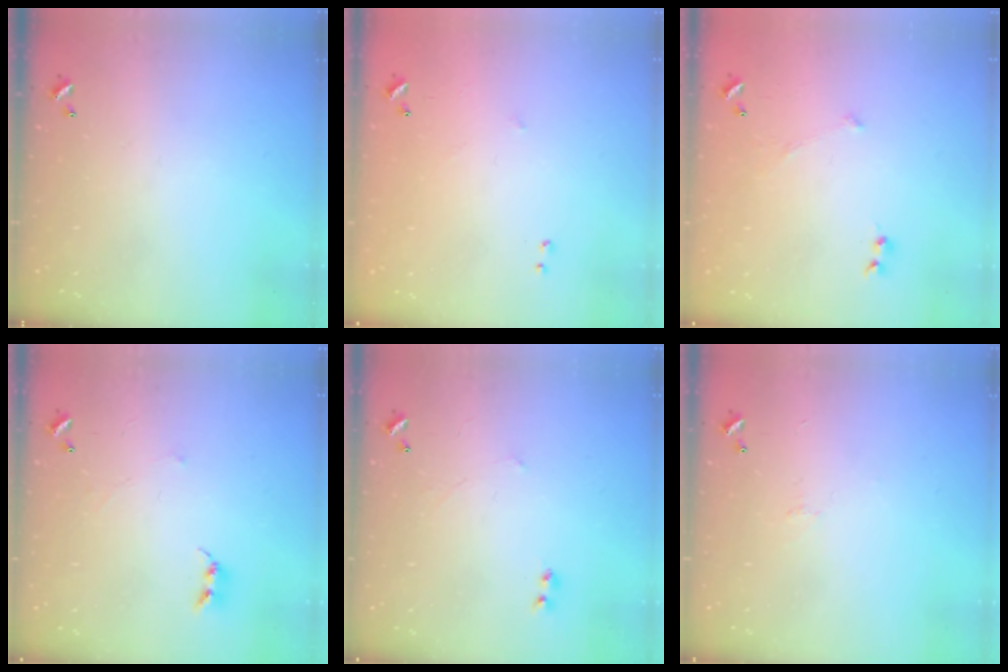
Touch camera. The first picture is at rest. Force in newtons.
{"total": 6.4, "press": 6.3, "slide": 0.8}
{"total": 4.8, "press": 4.7, "slide": 0.8}
{"total": 2.4, "press": 2.4, "slide": 0.4}
{"total": 2.3, "press": 2.3, "slide": 0.3}
{"total": 0.6, "press": 0.4, "slide": 0.5}